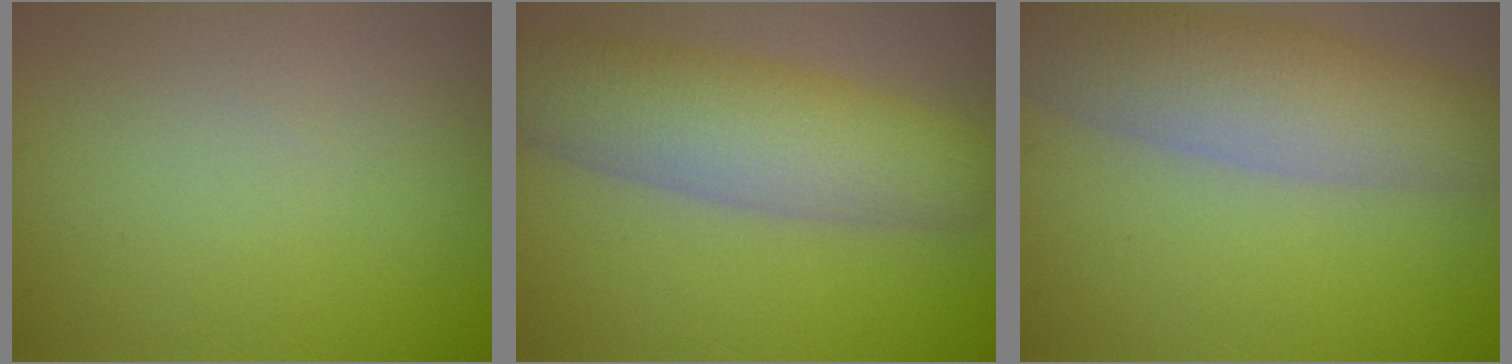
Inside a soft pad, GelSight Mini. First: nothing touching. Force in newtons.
{"total": 7.6, "press": 7.6, "slide": 0.5}
{"total": 7.4, "press": 7.4, "slide": 0.2}